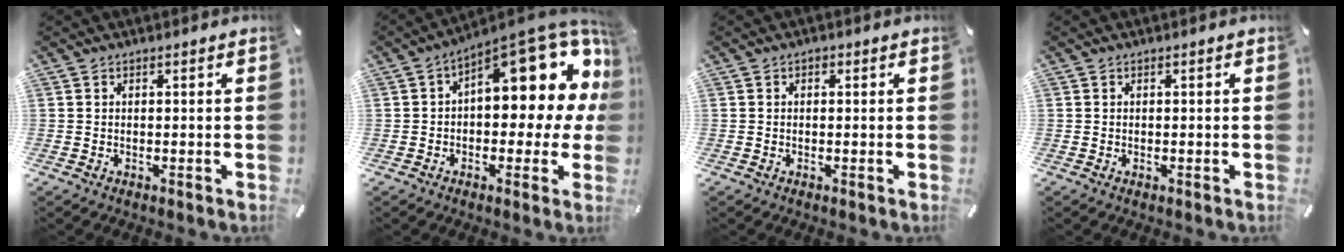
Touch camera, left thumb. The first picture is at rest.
{"total": 17.8, "force": [7.3, 8.5, 13.8], "torque": [-0.165, -0.063, 0.118]}
{"total": 0.6, "force": [-0.1, 0.5, 0.2], "torque": [-0.003, 0.005, -0.003]}
{"total": 0.0}